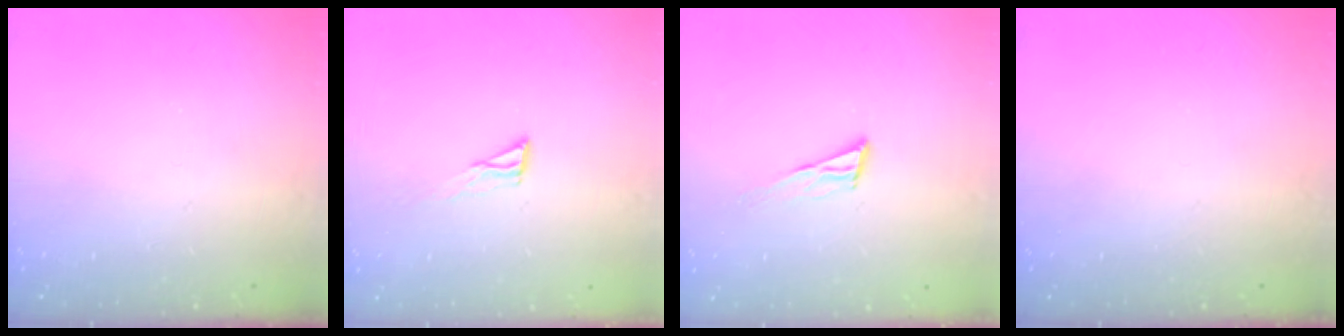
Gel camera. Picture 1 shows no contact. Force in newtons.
{"total": 4.3, "press": 4.2, "slide": 0.3}
{"total": 8.7, "press": 8.3, "slide": 2.6}
{"total": 0.0}